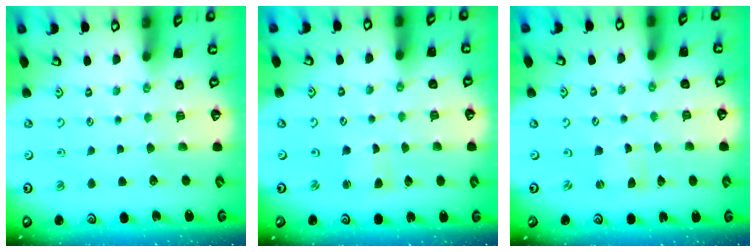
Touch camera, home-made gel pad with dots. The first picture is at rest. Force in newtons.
{"total": 1.6, "press": 1.6, "slide": 0.3}
{"total": 0.0}